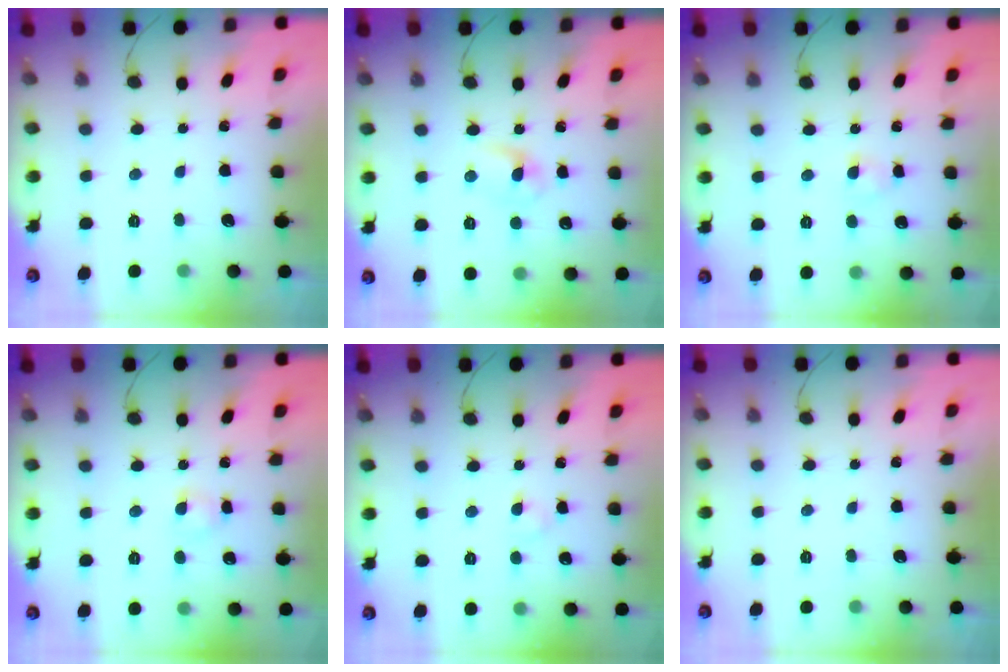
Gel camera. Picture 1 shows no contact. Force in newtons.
{"total": 2.9, "press": 2.7, "slide": 1.2}
{"total": 2.8, "press": 2.6, "slide": 1.1}
{"total": 3.4, "press": 3.2, "slide": 1.2}
{"total": 2.3, "press": 2.1, "slide": 1.0}
{"total": 0.0}